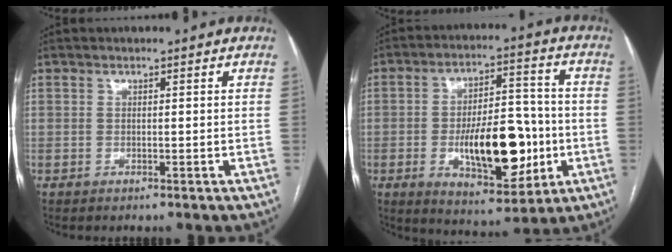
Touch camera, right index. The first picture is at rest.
{"total": 15.9, "force": [-3.3, 6.3, 14.2], "torque": [-0.227, 0.010, -0.042]}